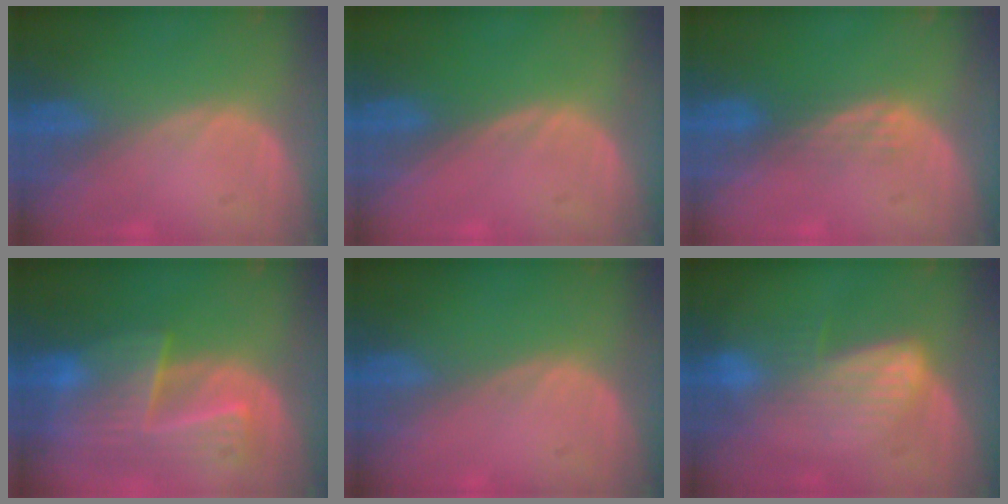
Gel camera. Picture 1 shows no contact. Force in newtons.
{"total": 0.0}
{"total": 2.2, "press": 2.2, "slide": 0.2}
{"total": 9.5, "press": 8.4, "slide": 4.5}
{"total": 0.0}
{"total": 6.9, "press": 6.2, "slide": 2.9}